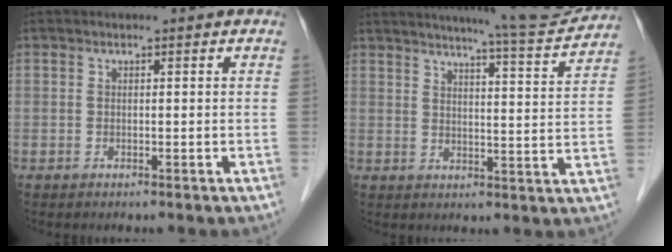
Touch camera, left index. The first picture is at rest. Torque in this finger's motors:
{"motor_torque": [0.23, -0.40, 0.38, 0.08]}